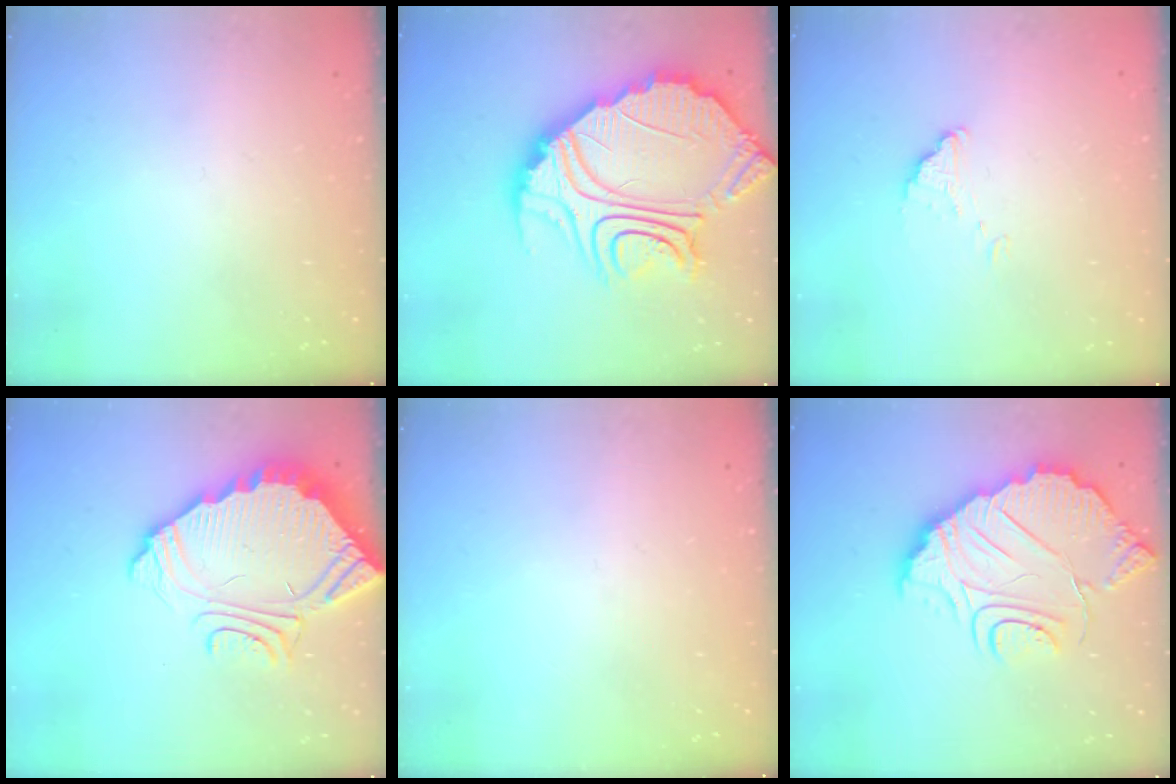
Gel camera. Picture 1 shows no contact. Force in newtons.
{"total": 27.9, "press": 27.8, "slide": 2.5}
{"total": 1.5, "press": 1.5, "slide": 0.1}
{"total": 9.7, "press": 9.7, "slide": 0.7}
{"total": 0.0}
{"total": 14.6, "press": 14.6, "slide": 1.3}